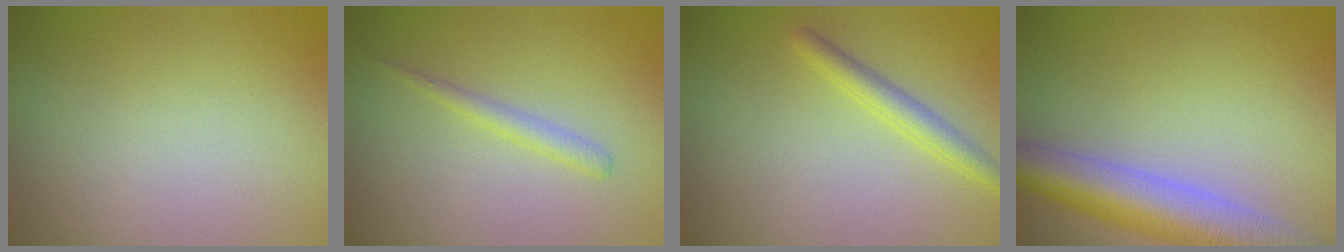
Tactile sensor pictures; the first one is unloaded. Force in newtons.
{"total": 1.4, "press": 1.4, "slide": 0.1}
{"total": 2.3, "press": 2.3, "slide": 0.1}
{"total": 7.6, "press": 7.6, "slide": 0.6}